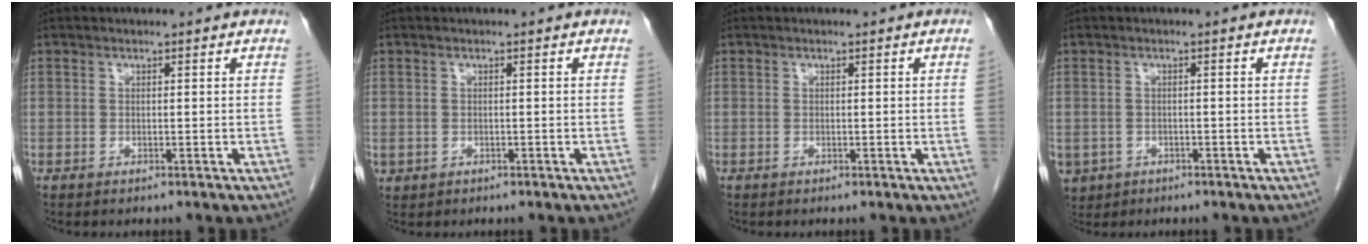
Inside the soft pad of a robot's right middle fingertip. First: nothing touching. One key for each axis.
{"total": 1.1, "fx": -0.2, "fy": 1.0, "fz": 0.4, "tx": -0.010, "ty": 0.003, "tz": 0.005}
{"total": 0.7, "fx": 0.0, "fy": -0.3, "fz": 0.6, "tx": -0.003, "ty": 0.001, "tz": -0.002}
{"total": 5.0, "fx": -2.5, "fy": 4.2, "fz": 1.3, "tx": -0.026, "ty": 0.001, "tz": -0.037}